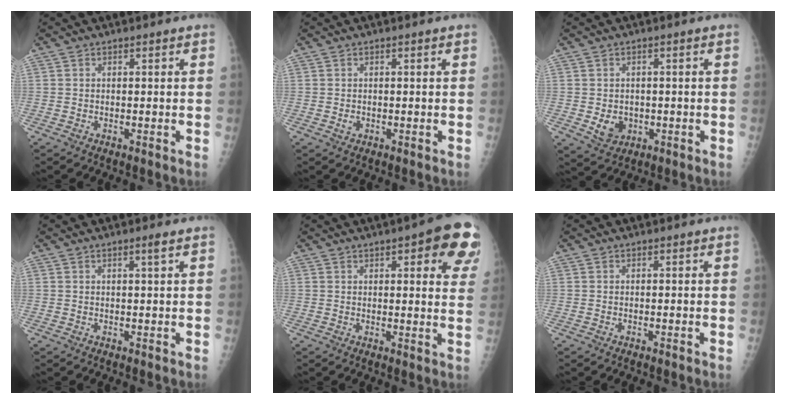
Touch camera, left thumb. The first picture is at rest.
{"total": 0.9, "force": [-0.1, 0.7, 0.5], "torque": [-0.006, 0.000, 0.000]}
{"total": 4.3, "force": [-0.7, 3.6, 2.2], "torque": [-0.022, 0.000, 0.000]}
{"total": 1.3, "force": [0.7, -0.2, 1.1], "torque": [-0.021, -0.005, 0.014]}
{"total": 12.7, "force": [6.2, 3.9, 10.4], "torque": [-0.088, -0.019, 0.067]}
{"total": 0.0}